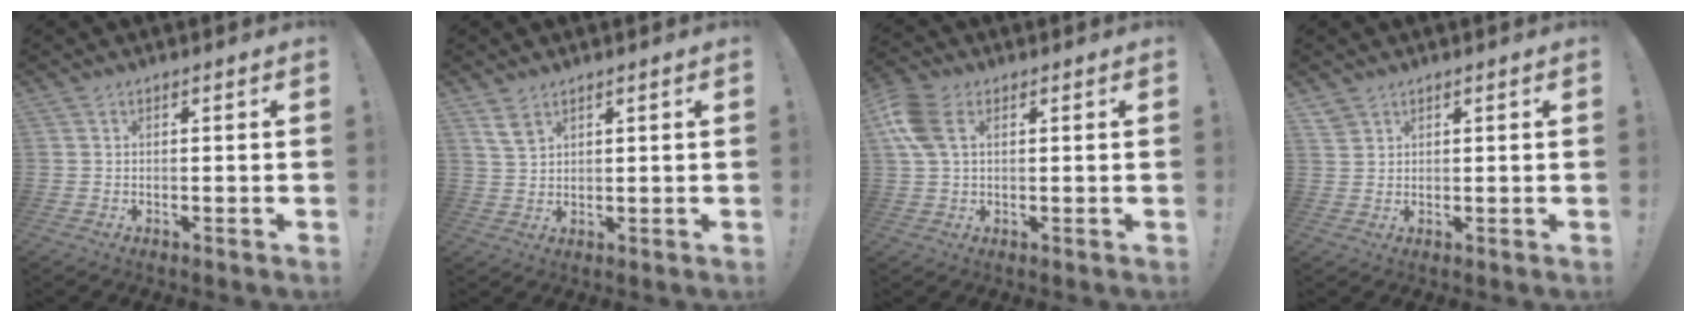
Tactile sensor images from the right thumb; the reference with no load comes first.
{"total": 5.1, "force": [3.3, 3.2, 2.3], "torque": [-0.036, -0.016, 0.064]}
{"total": 8.5, "force": [2.7, 5.3, 6.1], "torque": [-0.152, 0.007, 0.054]}
{"total": 2.4, "force": [2.0, 1.1, 0.4], "torque": [-0.006, -0.013, 0.040]}